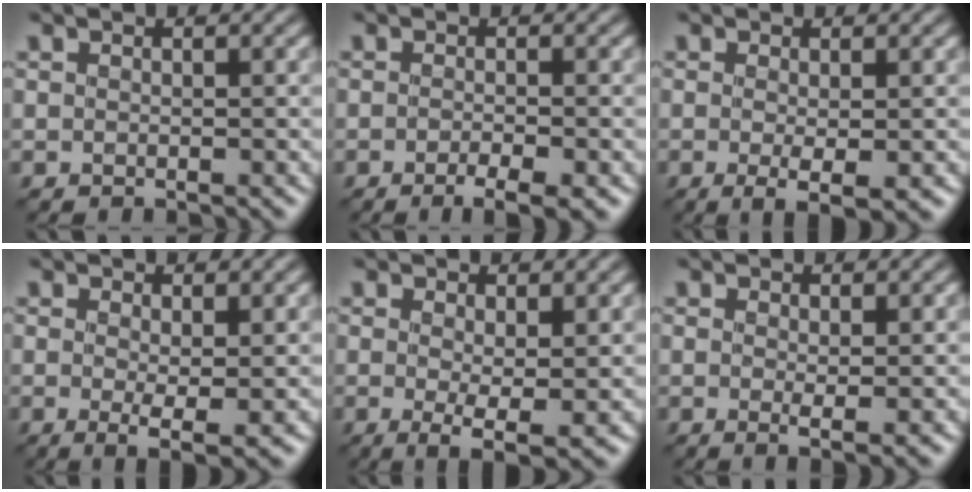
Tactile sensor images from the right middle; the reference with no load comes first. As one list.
[{"total": 2.9, "force": [-1.5, 0.6, 2.4], "torque": [-0.044, -0.001, -0.025]}, {"total": 2.7, "force": [-0.5, 0.7, 2.5], "torque": [-0.048, -0.007, -0.007]}, {"total": 2.9, "force": [0.2, 0.7, 2.8], "torque": [-0.053, -0.007, 0.003]}, {"total": 3.7, "force": [0.1, 1.1, 3.5], "torque": [-0.066, -0.009, 0.002]}, {"total": 1.9, "force": [0.4, 0.3, 1.8], "torque": [-0.032, -0.004, 0.007]}]